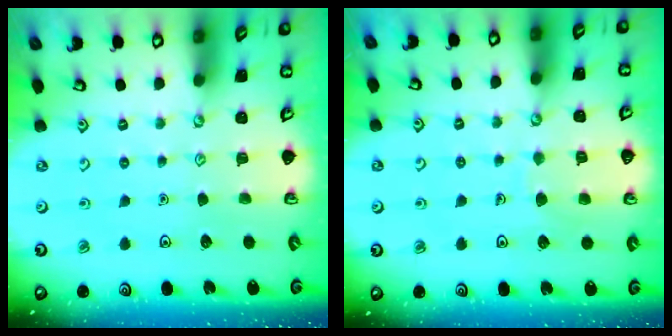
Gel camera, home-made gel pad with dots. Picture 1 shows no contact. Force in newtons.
{"total": 5.6, "press": 5.6, "slide": 0.2}